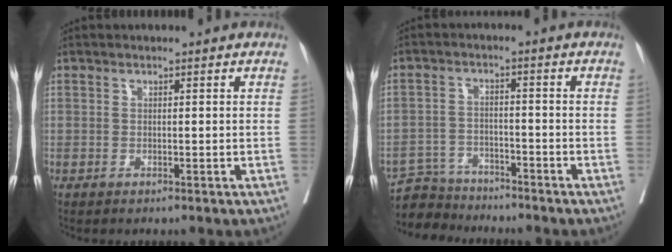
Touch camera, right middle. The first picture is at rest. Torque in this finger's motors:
{"motor_torque": [0.00, 0.01, -0.07, -0.04]}